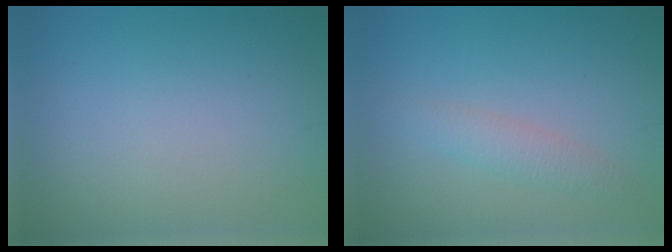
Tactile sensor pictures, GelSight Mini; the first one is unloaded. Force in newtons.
{"total": 1.8, "press": 1.8, "slide": 0.0}